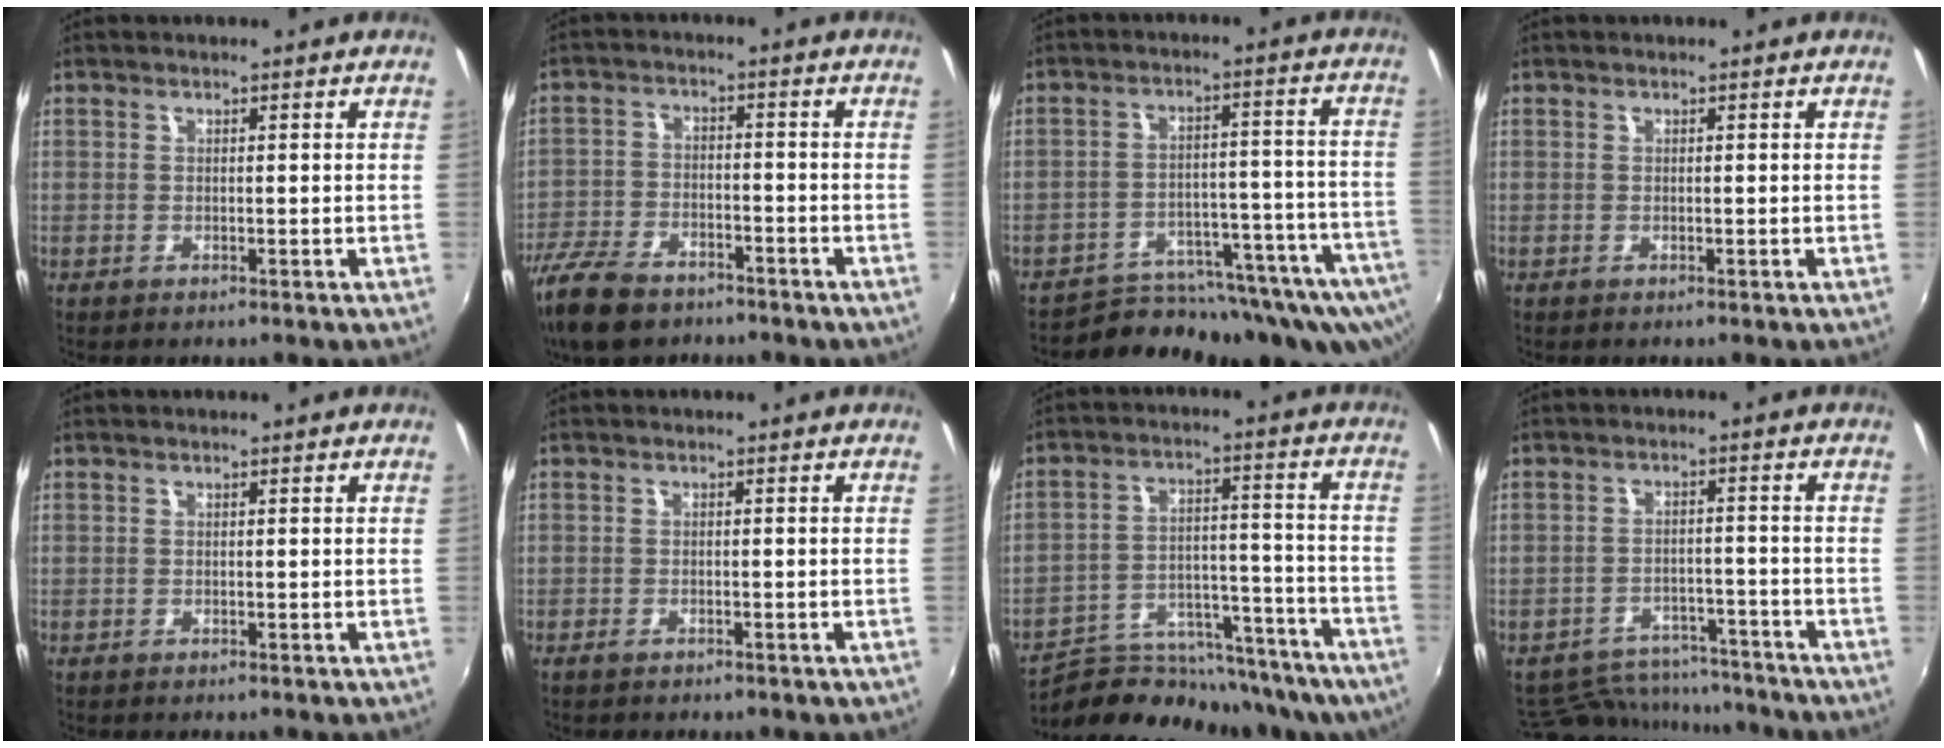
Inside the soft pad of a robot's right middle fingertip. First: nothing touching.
{"total": 12.4, "force": [-9.0, 5.9, 6.1], "torque": [-0.157, -0.020, -0.165]}
{"total": 23.5, "force": [-19.2, 8.6, 10.5], "torque": [-0.133, -0.003, -0.236]}
{"total": 0.0}
{"total": 0.0}
{"total": 1.6, "force": [-1.2, 0.8, 0.7], "torque": [-0.014, -0.002, -0.018]}
{"total": 22.9, "force": [-19.4, 7.2, 9.8], "torque": [-0.165, -0.011, -0.264]}
{"total": 12.2, "force": [-10.8, 4.9, 2.7], "torque": [-0.069, 0.021, -0.143]}